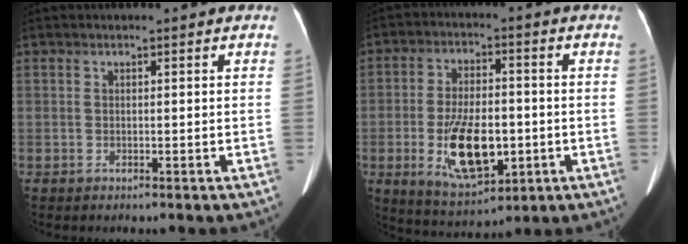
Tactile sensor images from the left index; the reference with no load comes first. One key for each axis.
{"total": 12.1, "fx": -2.8, "fy": 5.3, "fz": 10.5, "tx": -0.198, "ty": -0.009, "tz": -0.039}